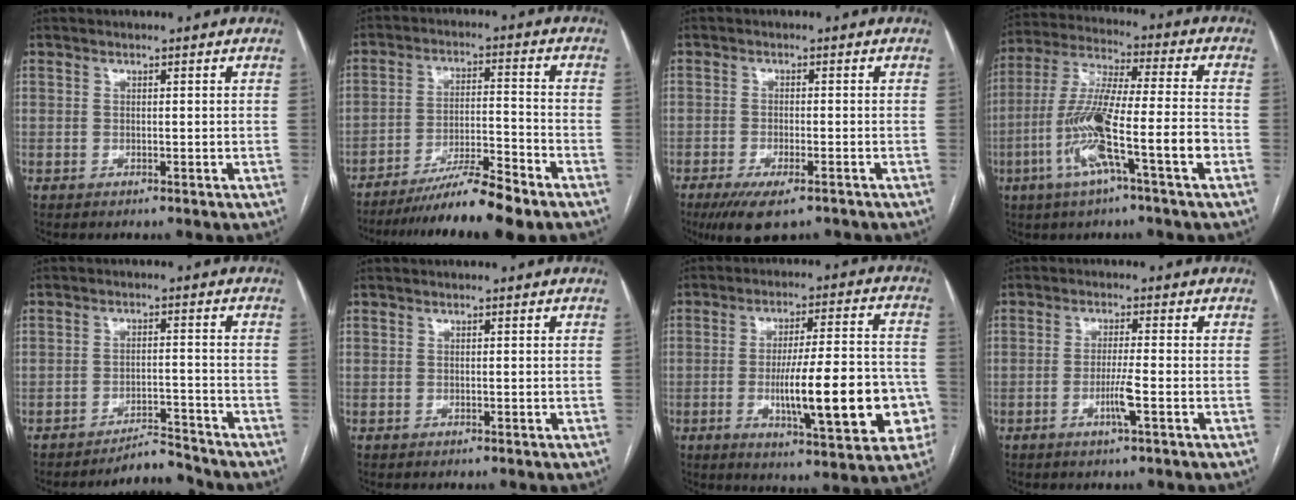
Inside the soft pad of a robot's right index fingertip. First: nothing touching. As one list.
[{"total": 10.8, "force": [-8.8, -0.6, 6.2], "torque": [-0.092, -0.016, -0.149]}, {"total": 7.7, "force": [-5.3, 2.1, 5.1], "torque": [-0.083, -0.014, -0.082]}, {"total": 15.2, "force": [-5.5, 0.4, 14.1], "torque": [-0.277, 0.001, -0.106]}, {"total": 4.4, "force": [-4.4, 0.1, 0.0], "torque": [0.006, 0.001, -0.070]}, {"total": 0.0}, {"total": 18.0, "force": [-4.4, 3.4, 17.1], "torque": [-0.234, 0.014, -0.053]}, {"total": 3.9, "force": [-1.5, -0.4, 3.6], "torque": [-0.070, -0.007, -0.029]}]